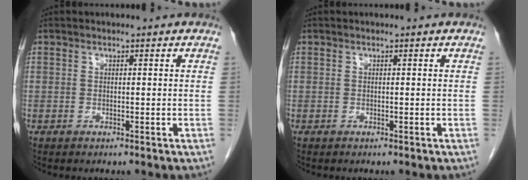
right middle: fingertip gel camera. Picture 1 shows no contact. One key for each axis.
{"total": 0.0}